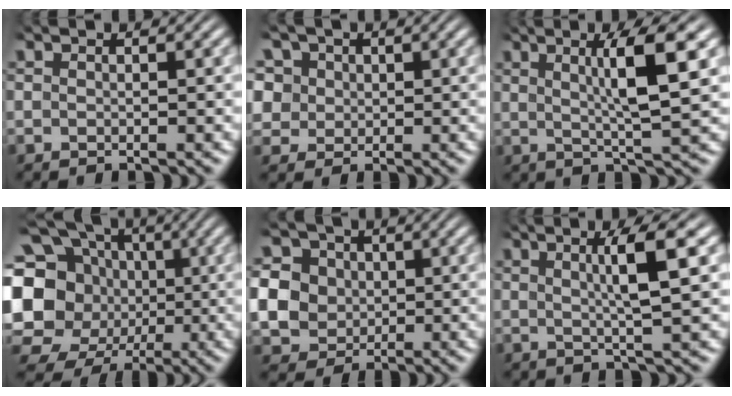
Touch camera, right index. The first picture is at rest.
{"total": 8.3, "force": [1.5, 7.3, 3.6], "torque": [-0.103, -0.023, 0.030]}
{"total": 5.5, "force": [2.3, 0.1, 5.1], "torque": [-0.077, 0.006, 0.039]}
{"total": 17.0, "force": [1.5, 14.6, 8.6], "torque": [-0.186, -0.035, 0.020]}
{"total": 14.1, "force": [0.0, 13.2, 5.0], "torque": [-0.150, -0.045, -0.003]}
{"total": 4.3, "force": [2.0, -0.2, 3.9], "torque": [-0.055, 0.008, 0.034]}